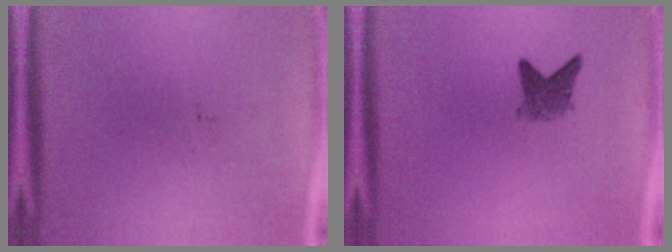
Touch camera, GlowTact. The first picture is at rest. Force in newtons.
{"total": 3.0}